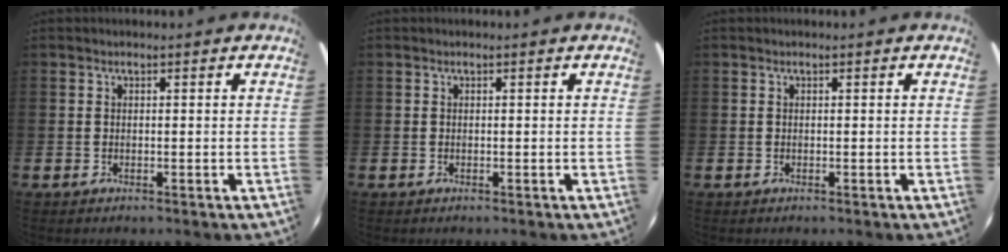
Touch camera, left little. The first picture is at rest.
{"total": 0.0}
{"total": 0.0}